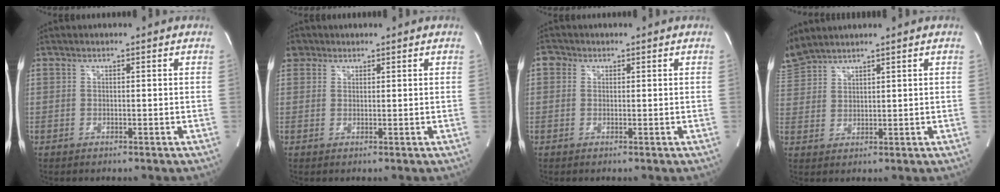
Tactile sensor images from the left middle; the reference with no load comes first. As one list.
[{"total": 2.7, "force": [1.6, 2.1, 0.3], "torque": [-0.003, 0.014, 0.026]}, {"total": 1.7, "force": [0.6, 1.5, 0.5], "torque": [0.000, 0.009, 0.005]}, {"total": 5.0, "force": [4.9, 0.3, 0.6], "torque": [-0.032, 0.019, 0.107]}]